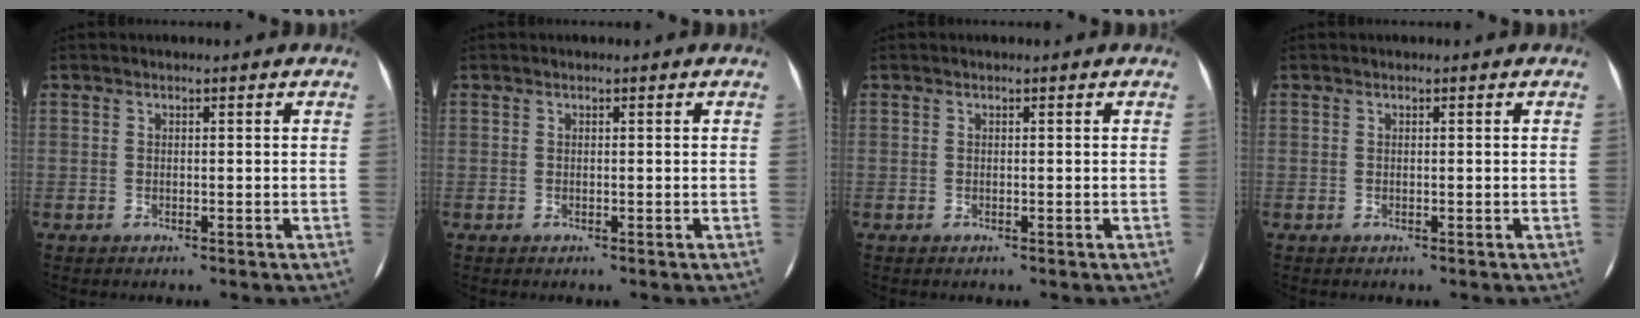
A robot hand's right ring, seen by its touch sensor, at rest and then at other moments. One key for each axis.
{"total": 0.0}
{"total": 0.0}
{"total": 0.0}